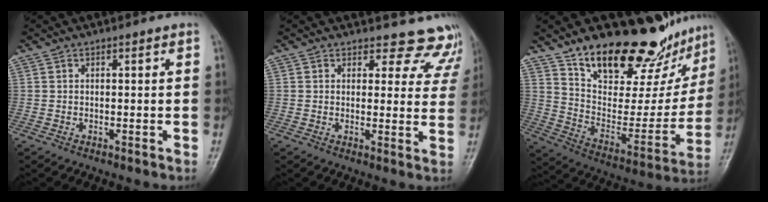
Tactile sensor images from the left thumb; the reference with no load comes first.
{"total": 10.8, "force": [9.9, 4.3, 0.1], "torque": [0.058, -0.068, 0.081]}
{"total": 24.6, "force": [19.0, 9.7, 12.2], "torque": [-0.136, -0.105, 0.297]}